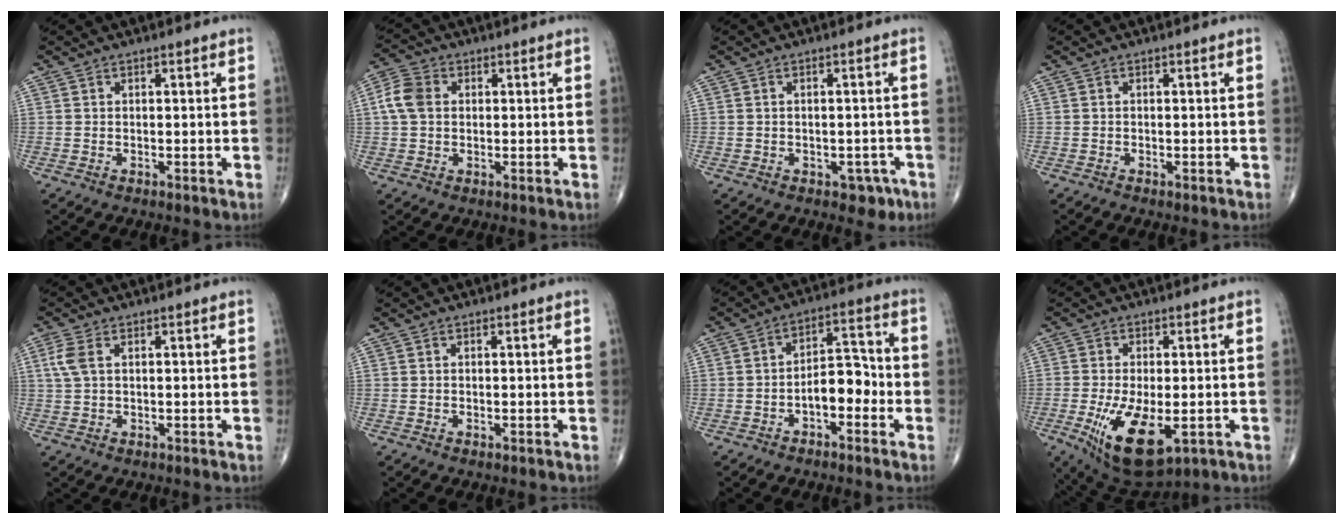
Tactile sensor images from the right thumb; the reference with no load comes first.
{"total": 5.8, "force": [0.7, 4.4, 3.7], "torque": [-0.080, 0.013, 0.009]}
{"total": 3.2, "force": [-1.7, 2.2, 1.7], "torque": [-0.002, 0.006, -0.017]}
{"total": 0.0}
{"total": 3.6, "force": [1.1, 1.9, 2.9], "torque": [-0.083, 0.013, 0.024]}
{"total": 0.0}
{"total": 7.1, "force": [-2.5, 3.9, 5.4], "torque": [-0.059, 0.038, -0.049]}
{"total": 13.3, "force": [-4.1, 6.1, 11.1], "torque": [-0.196, -0.016, -0.051]}